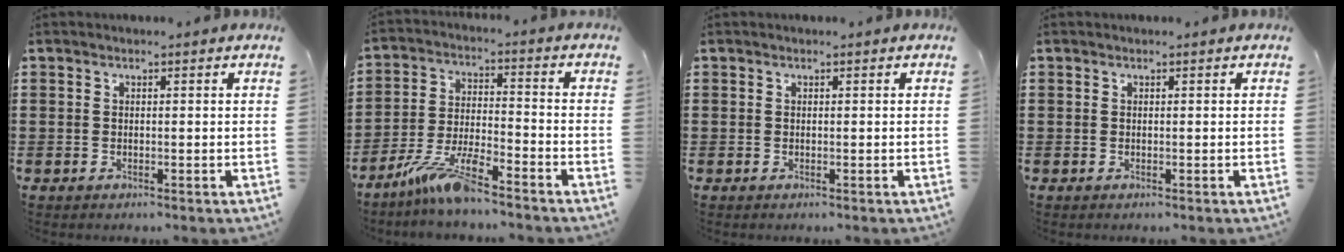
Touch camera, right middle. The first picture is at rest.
{"total": 8.3, "force": [-6.6, 1.0, 4.9], "torque": [-0.107, -0.006, -0.128]}
{"total": 0.0}
{"total": 0.0}